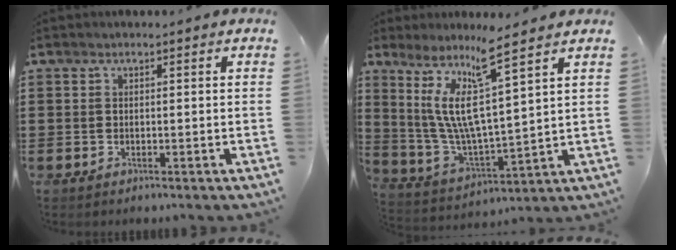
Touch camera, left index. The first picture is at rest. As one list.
[{"total": 10.1, "force": [5.9, 0.5, 8.2], "torque": [-0.186, -0.039, 0.092]}]